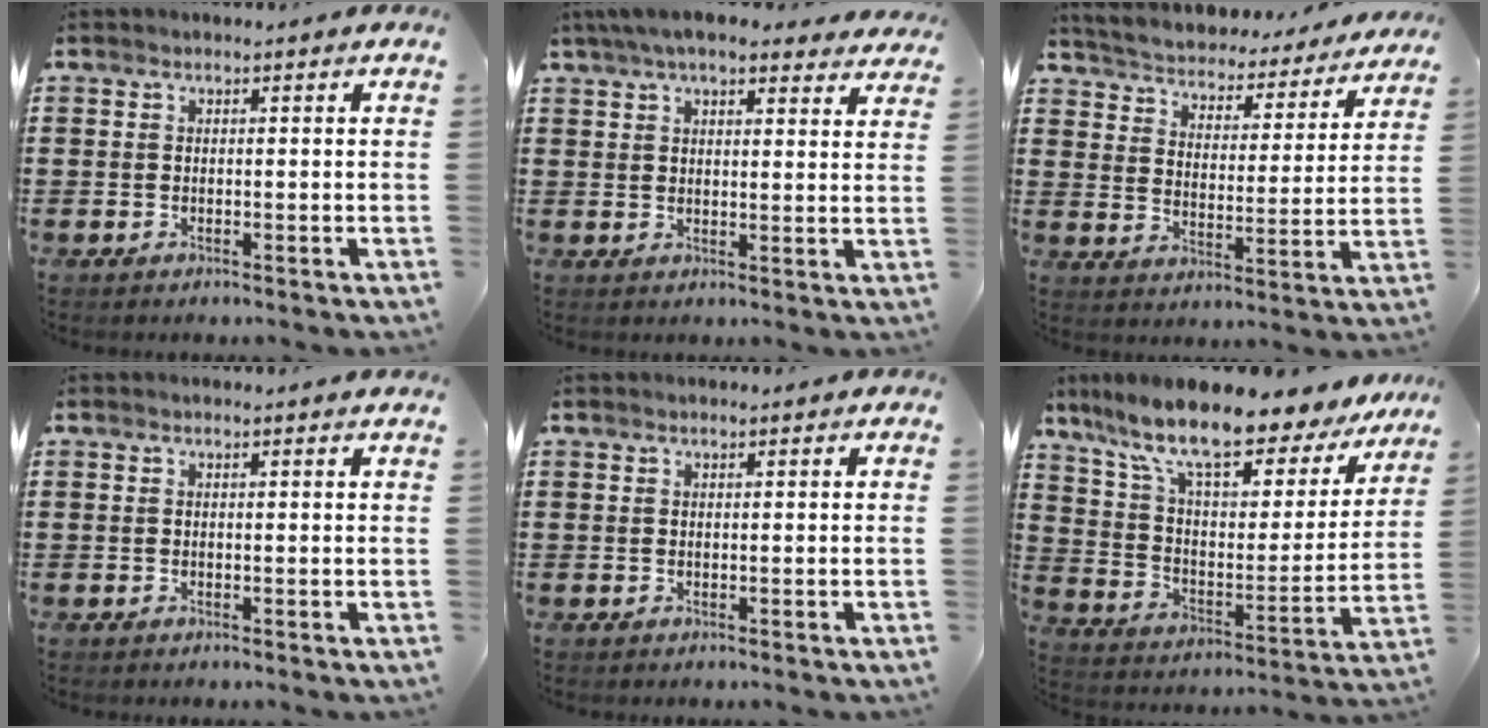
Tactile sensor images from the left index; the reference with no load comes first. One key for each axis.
{"total": 5.2, "fx": 4.1, "fy": 1.3, "fz": 2.8, "tx": -0.065, "ty": 0.000, "tz": 0.076}
{"total": 3.3, "fx": 3.3, "fy": 0.2, "fz": -0.1, "tx": -0.022, "ty": -0.033, "tz": 0.047}
{"total": 0.0}
{"total": 0.0}
{"total": 13.0, "fx": 10.5, "fy": 2.4, "fz": 7.3, "tx": -0.175, "ty": -0.061, "tz": 0.178}